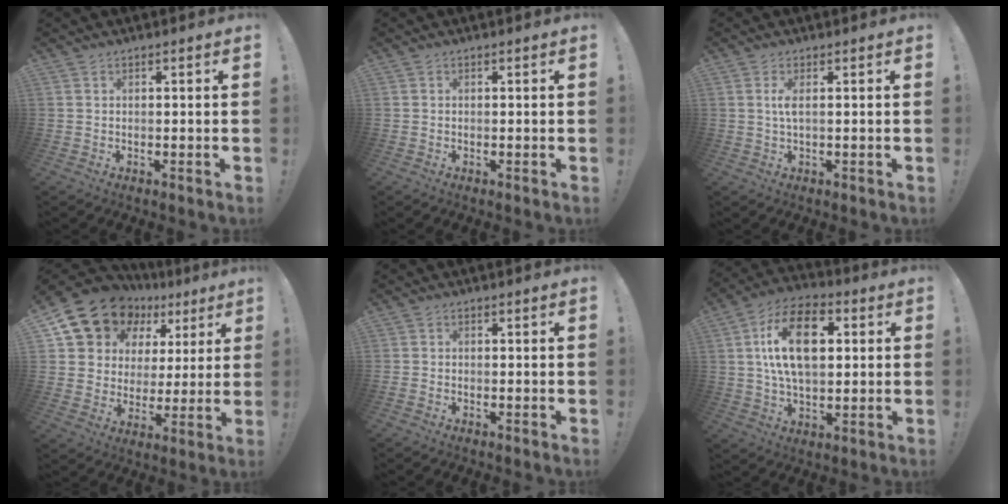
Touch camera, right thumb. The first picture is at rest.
{"total": 0.0}
{"total": 2.8, "force": [0.5, 0.4, 2.7], "torque": [-0.053, 0.000, 0.007]}
{"total": 15.6, "force": [10.5, 10.4, 5.1], "torque": [-0.081, -0.072, 0.213]}
{"total": 0.6, "force": [-0.6, 0.3, 0.2], "torque": [-0.001, 0.000, -0.010]}
{"total": 18.8, "force": [3.5, 10.5, 15.2], "torque": [-0.265, 0.009, 0.052]}